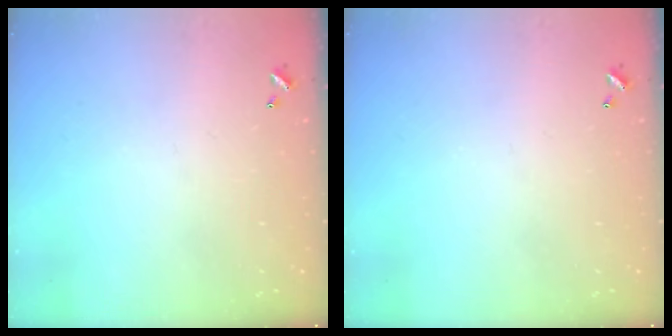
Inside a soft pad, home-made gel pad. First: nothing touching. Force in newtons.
{"total": 0.0}